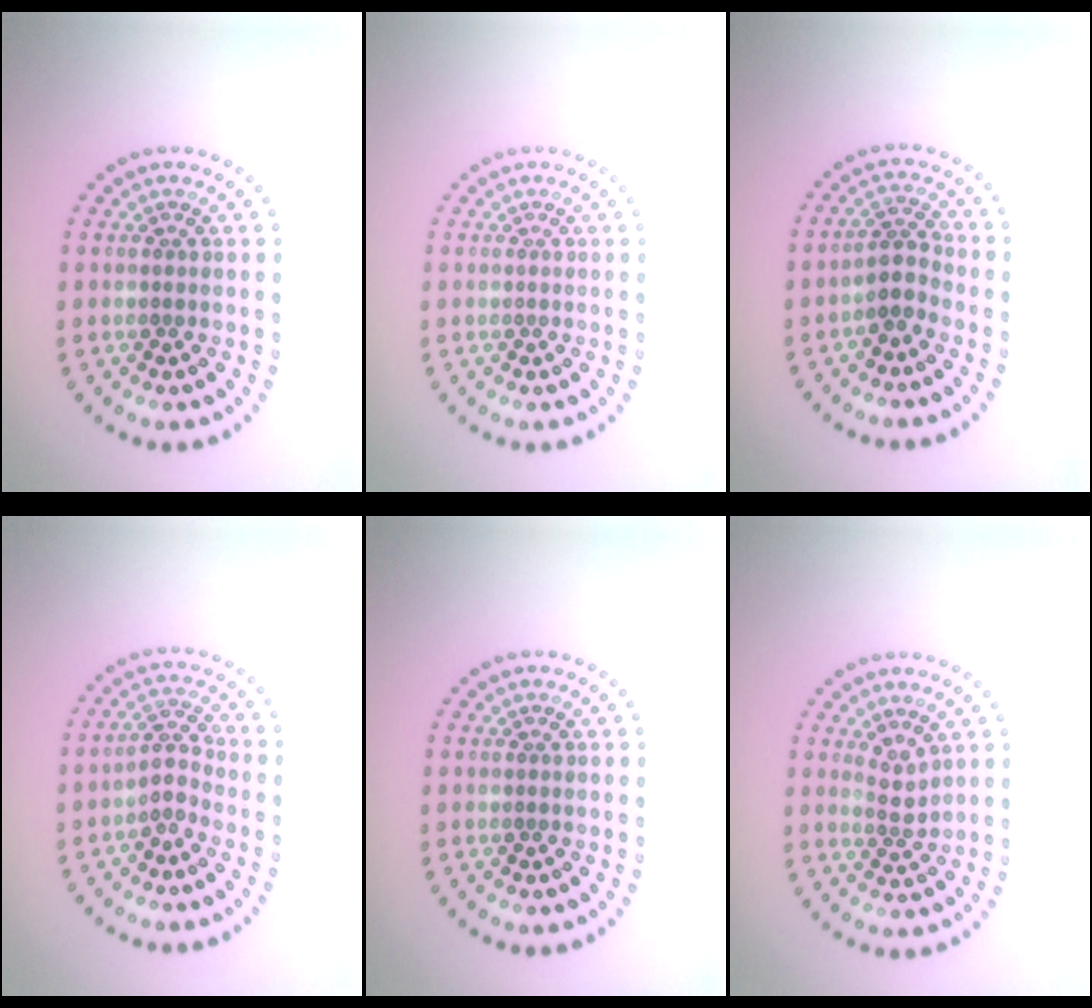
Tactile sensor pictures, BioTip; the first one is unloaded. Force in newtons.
{"total": 0.0}
{"total": 2.3, "press": 1.8, "slide": 1.3}
{"total": 2.1, "press": 1.6, "slide": 1.4}
{"total": 0.0}
{"total": 1.7, "press": 1.3, "slide": 1.2}